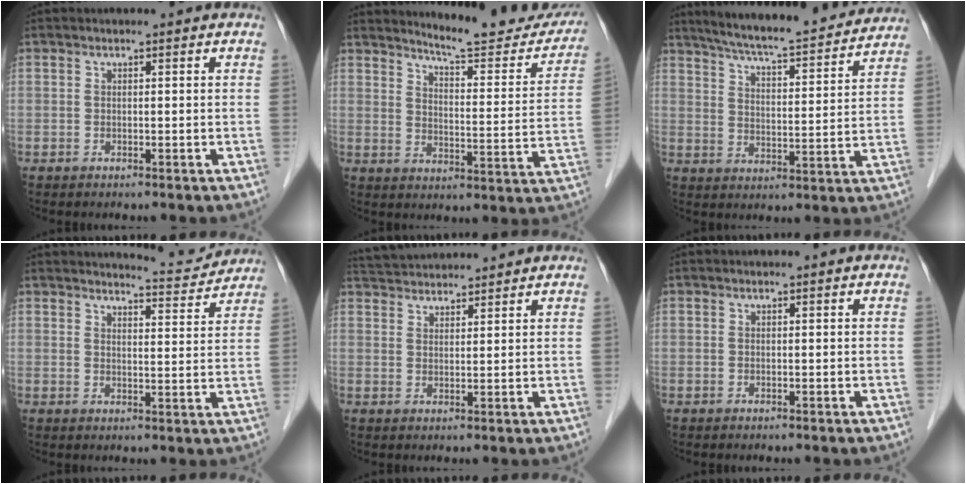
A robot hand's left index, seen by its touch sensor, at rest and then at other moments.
{"total": 16.7, "force": [15.7, 2.1, 5.2], "torque": [-0.059, -0.062, 0.190]}
{"total": 19.0, "force": [17.5, 1.8, 7.4], "torque": [-0.117, 0.000, 0.242]}
{"total": 6.3, "force": [6.3, 0.1, -0.1], "torque": [-0.007, -0.013, 0.076]}
{"total": 7.6, "force": [7.4, 0.8, 1.7], "torque": [-0.037, 0.039, 0.124]}
{"total": 0.0}